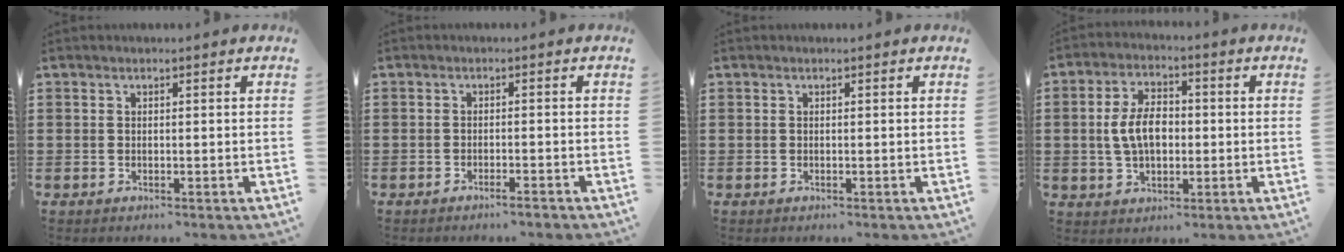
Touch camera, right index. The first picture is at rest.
{"total": 1.5, "force": [-1.3, 0.0, 0.7], "torque": [-0.014, -0.002, -0.023]}
{"total": 0.0}
{"total": 7.0, "force": [-0.1, 4.2, 5.6], "torque": [-0.122, 0.003, -0.012]}